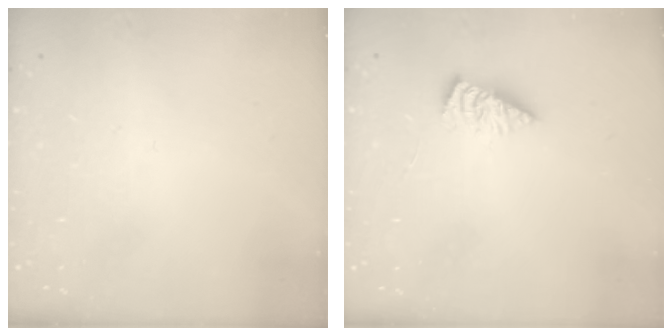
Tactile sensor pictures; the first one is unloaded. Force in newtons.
{"total": 2.8, "press": 2.7, "slide": 0.3}